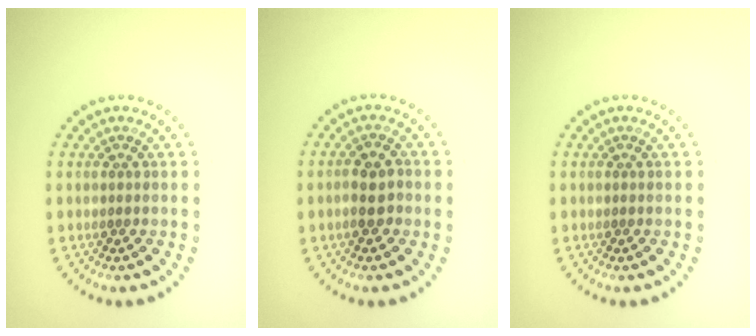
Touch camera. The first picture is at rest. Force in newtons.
{"total": 2.4, "press": 2.3, "slide": 0.5}
{"total": 0.0}